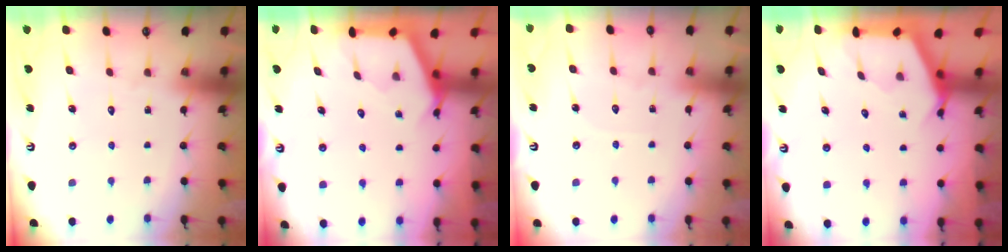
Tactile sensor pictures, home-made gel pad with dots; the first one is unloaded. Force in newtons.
{"total": 2.8, "press": 2.8, "slide": 0.4}
{"total": 2.7, "press": 2.6, "slide": 0.3}
{"total": 2.7, "press": 2.6, "slide": 0.4}